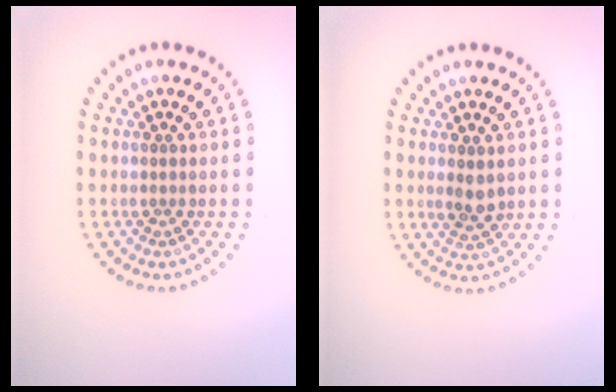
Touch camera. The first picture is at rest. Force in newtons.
{"total": 1.9, "press": 1.8, "slide": 0.6}